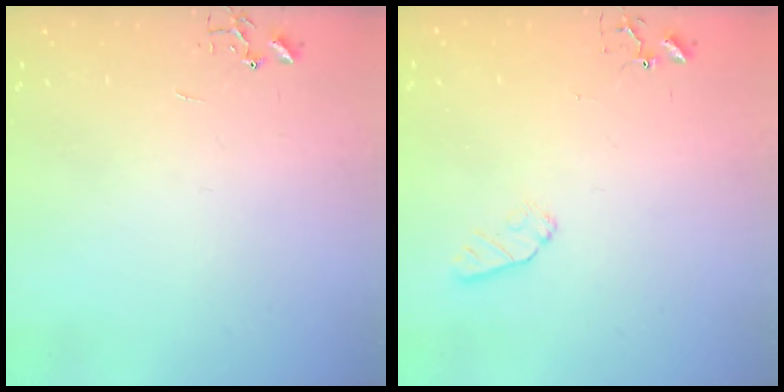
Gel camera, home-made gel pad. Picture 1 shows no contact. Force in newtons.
{"total": 6.1, "press": 6.1, "slide": 0.8}